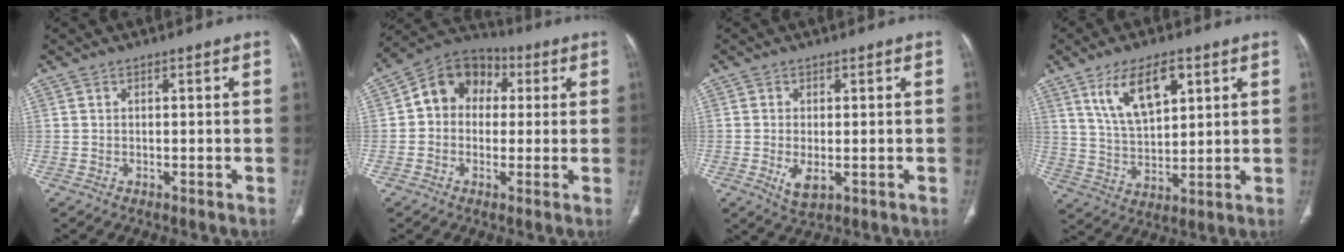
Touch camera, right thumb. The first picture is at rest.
{"total": 11.0, "force": [1.8, 9.0, 6.0], "torque": [-0.068, 0.028, 0.013]}
{"total": 4.0, "force": [-0.9, 1.9, 3.3], "torque": [-0.063, -0.010, -0.008]}
{"total": 11.8, "force": [5.8, 5.5, 8.7], "torque": [-0.141, -0.022, 0.119]}